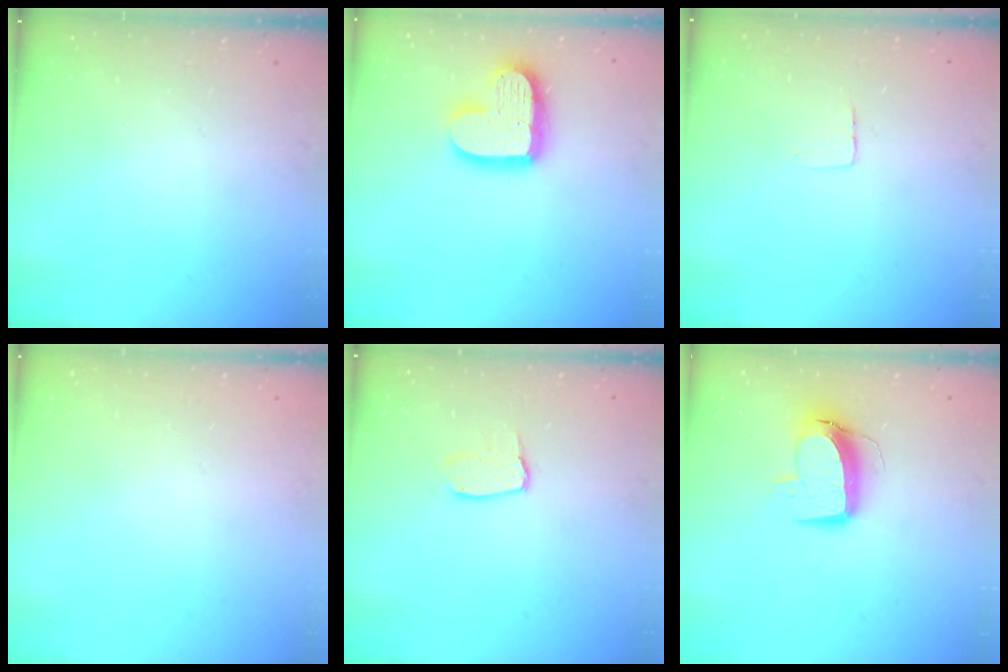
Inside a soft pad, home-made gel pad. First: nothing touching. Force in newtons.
{"total": 15.6, "press": 15.5, "slide": 1.3}
{"total": 2.9, "press": 2.9, "slide": 0.2}
{"total": 0.0}
{"total": 6.1, "press": 6.0, "slide": 0.4}
{"total": 11.2, "press": 11.1, "slide": 1.2}